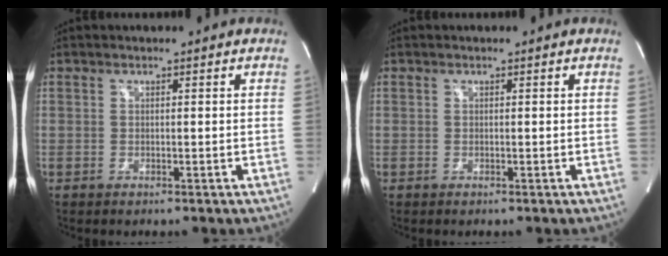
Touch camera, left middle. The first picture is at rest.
{"total": 0.0}